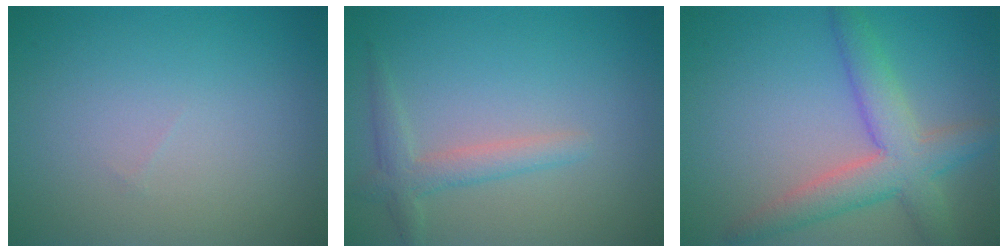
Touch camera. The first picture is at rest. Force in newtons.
{"total": 2.3, "press": 2.3, "slide": 0.2}
{"total": 5.5, "press": 5.5, "slide": 0.3}